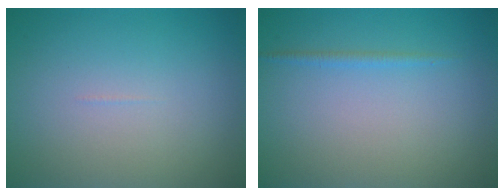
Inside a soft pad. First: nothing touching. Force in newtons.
{"total": 0.8, "press": 0.8, "slide": 0.1}